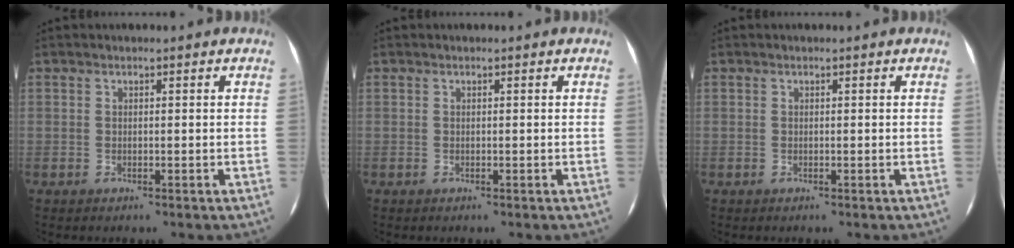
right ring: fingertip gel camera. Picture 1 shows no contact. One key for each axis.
{"total": 0.0}
{"total": 0.0}